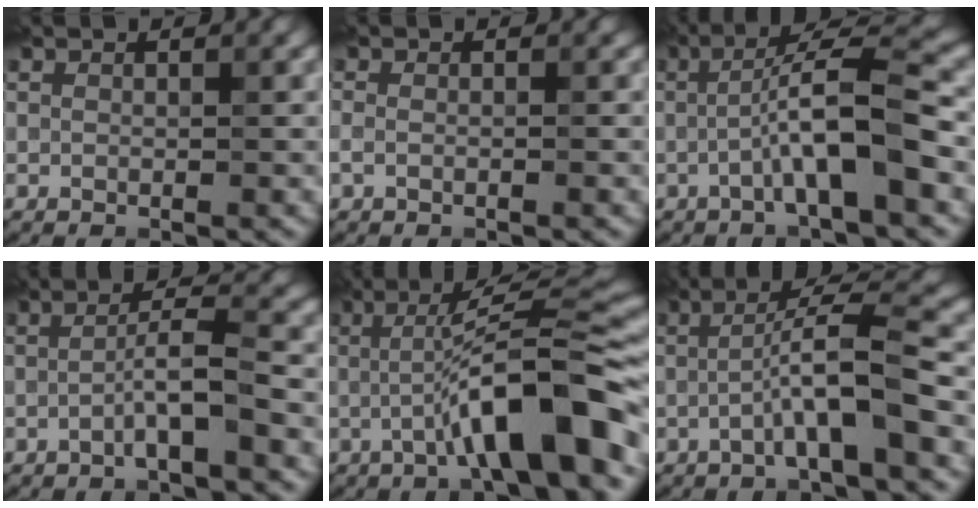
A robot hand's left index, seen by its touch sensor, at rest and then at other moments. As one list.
[{"total": 0.9, "force": [-0.4, 0.2, 0.7], "torque": [-0.019, 0.001, -0.014]}, {"total": 6.9, "force": [-1.5, 0.7, 6.7], "torque": [-0.109, 0.024, -0.032]}, {"total": 3.2, "force": [-1.2, -0.2, 2.9], "torque": [-0.051, 0.018, -0.031]}, {"total": 9.5, "force": [-2.5, 1.2, 9.0], "torque": [-0.129, 0.024, -0.045]}, {"total": 5.8, "force": [-1.6, 0.3, 5.6], "torque": [-0.091, 0.025, -0.036]}]